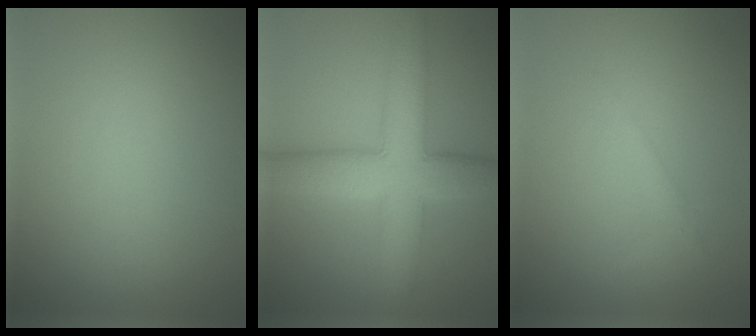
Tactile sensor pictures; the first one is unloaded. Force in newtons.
{"total": 8.3, "press": 8.3, "slide": 0.1}
{"total": 1.1, "press": 1.1, "slide": 0.1}